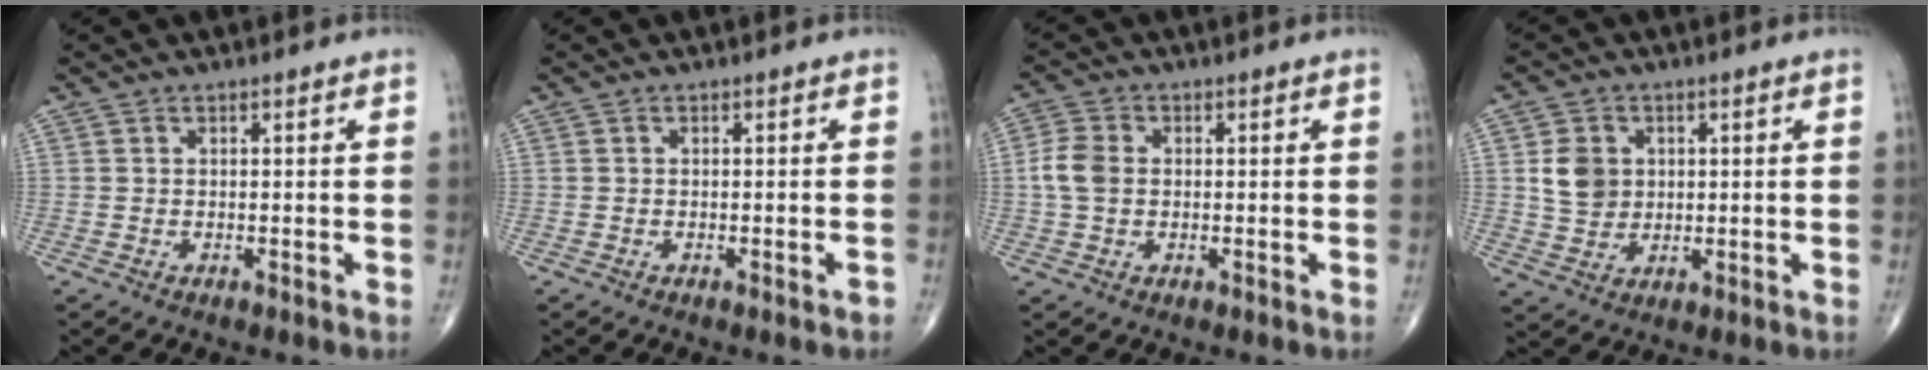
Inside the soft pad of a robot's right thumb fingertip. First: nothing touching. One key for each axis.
{"total": 1.0, "fx": -0.6, "fy": 0.1, "fz": 0.8, "tx": -0.011, "ty": -0.002, "tz": -0.010}
{"total": 5.0, "fx": 0.0, "fy": 3.6, "fz": 3.4, "tx": -0.077, "ty": 0.009, "tz": -0.005}
{"total": 6.5, "fx": 1.3, "fy": 5.4, "fz": 3.4, "tx": -0.042, "ty": -0.006, "tz": 0.028}